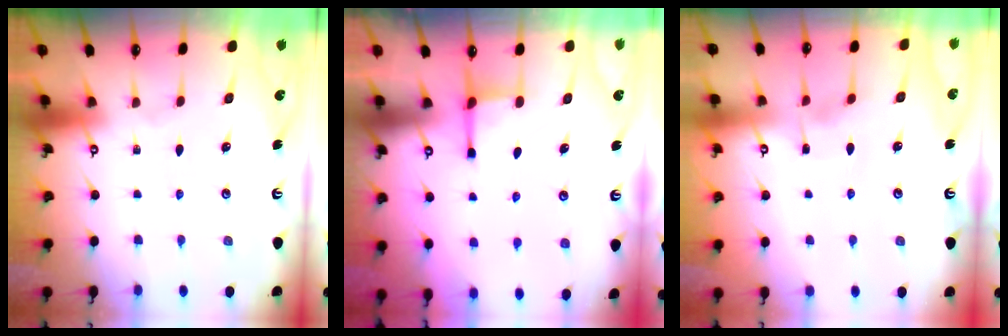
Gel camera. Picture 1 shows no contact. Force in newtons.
{"total": 2.2, "press": 2.1, "slide": 0.7}
{"total": 3.2, "press": 3.2, "slide": 0.3}